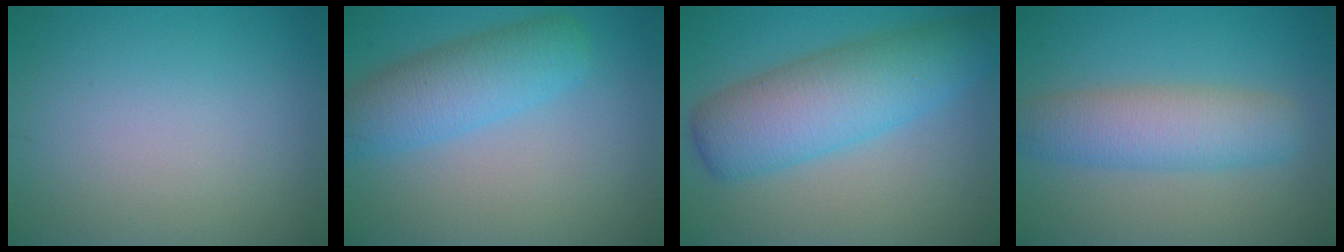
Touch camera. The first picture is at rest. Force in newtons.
{"total": 5.2, "press": 5.2, "slide": 0.1}
{"total": 8.0, "press": 8.0, "slide": 0.2}
{"total": 5.3, "press": 5.3, "slide": 0.2}